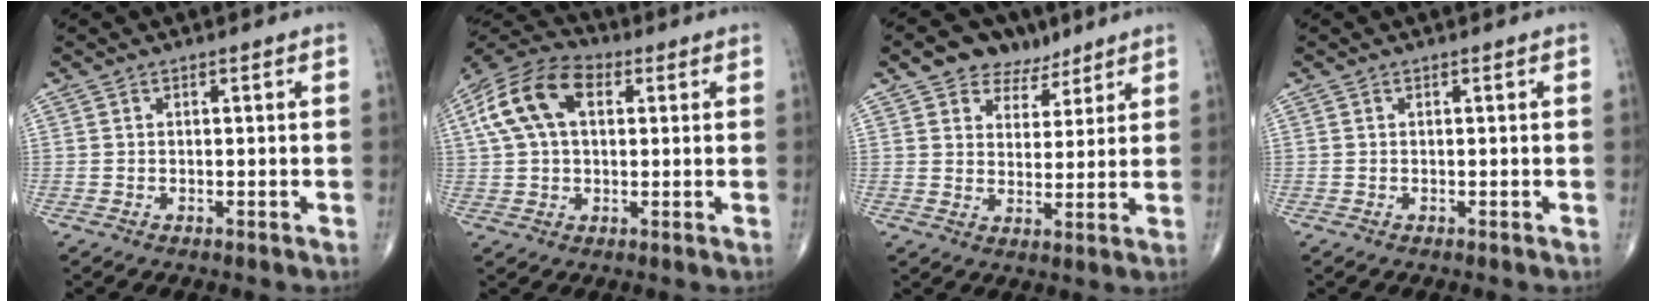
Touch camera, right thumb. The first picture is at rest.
{"total": 13.7, "force": [3.7, 8.5, 10.1], "torque": [-0.191, 0.029, 0.061]}
{"total": 8.4, "force": [5.7, 5.5, 2.9], "torque": [-0.008, -0.024, 0.091]}
{"total": 0.0}